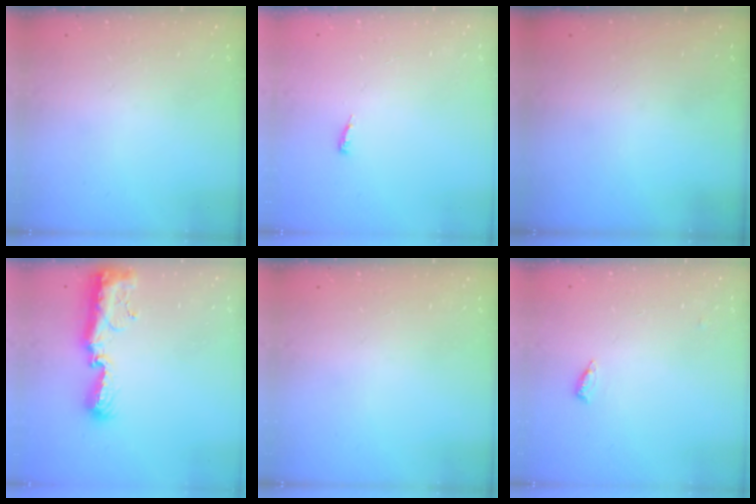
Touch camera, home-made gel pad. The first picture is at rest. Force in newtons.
{"total": 4.6, "press": 4.5, "slide": 0.9}
{"total": 0.0}
{"total": 11.5, "press": 11.4, "slide": 0.9}
{"total": 0.0}
{"total": 4.4, "press": 4.1, "slide": 1.4}